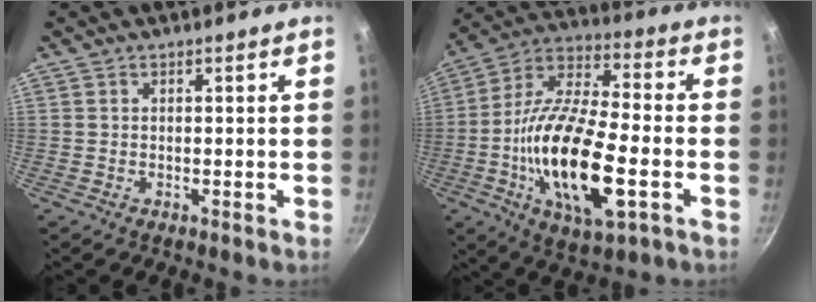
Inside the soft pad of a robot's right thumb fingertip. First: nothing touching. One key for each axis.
{"total": 21.8, "fx": -5.1, "fy": 8.1, "fz": 19.6, "tx": -0.374, "ty": 0.019, "tz": -0.105}